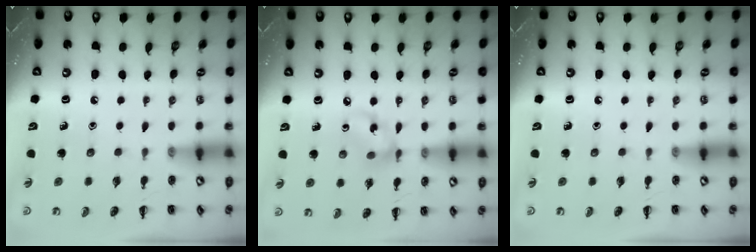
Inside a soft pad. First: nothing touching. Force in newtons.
{"total": 8.5, "press": 8.4, "slide": 1.3}
{"total": 0.0}